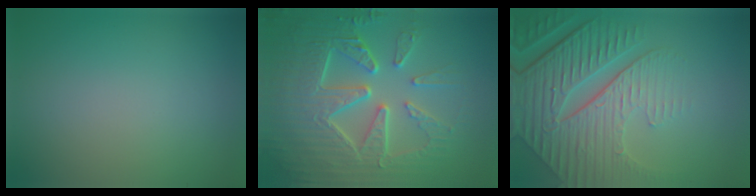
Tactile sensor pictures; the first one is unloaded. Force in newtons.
{"total": 9.7, "press": 6.7, "slide": 7.1}
{"total": 8.9, "press": 6.2, "slide": 6.4}